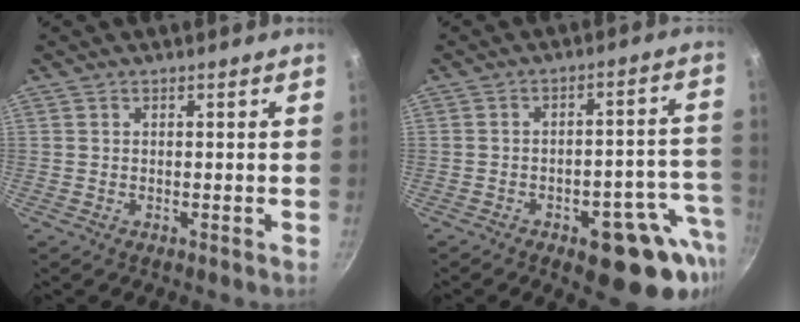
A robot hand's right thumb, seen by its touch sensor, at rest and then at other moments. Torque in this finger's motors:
{"motor_torque": [1.79, 1.89, 0.00, -0.14, 0.23]}